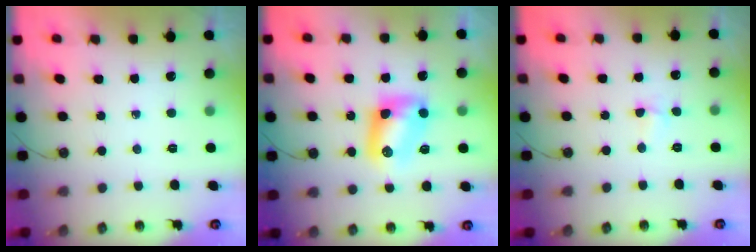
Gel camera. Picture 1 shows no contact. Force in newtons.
{"total": 9.0, "press": 9.0, "slide": 0.3}
{"total": 2.6, "press": 2.5, "slide": 0.5}